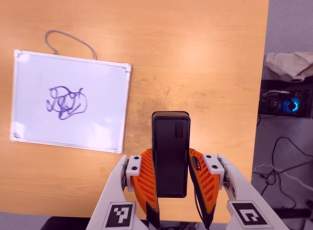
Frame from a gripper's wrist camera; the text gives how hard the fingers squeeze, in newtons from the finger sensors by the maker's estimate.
{"total": 4.3, "left": 2.9, "right": 5.8}